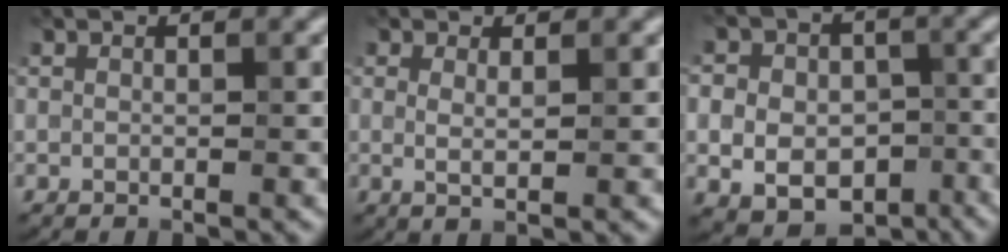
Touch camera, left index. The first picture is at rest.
{"total": 1.6, "force": [0.5, 0.4, 1.5], "torque": [-0.023, -0.004, 0.004]}
{"total": 9.8, "force": [-2.8, 8.1, 4.8], "torque": [-0.074, -0.013, -0.046]}